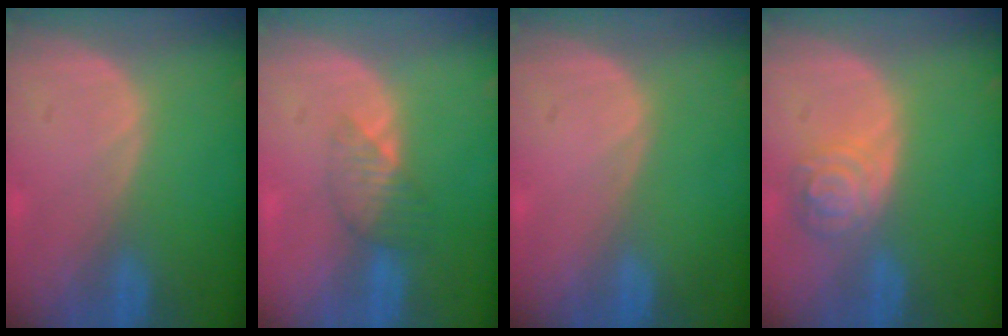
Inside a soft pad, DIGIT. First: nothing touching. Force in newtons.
{"total": 3.6, "press": 3.2, "slide": 1.6}
{"total": 0.0}
{"total": 5.3, "press": 4.8, "slide": 2.4}